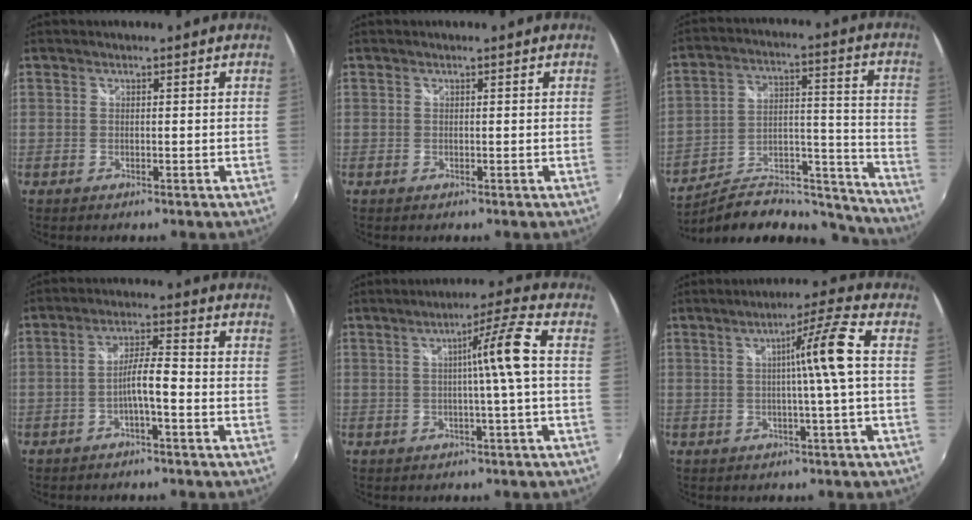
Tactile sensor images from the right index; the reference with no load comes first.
{"total": 0.0}
{"total": 20.1, "force": [-17.7, 6.1, 7.1], "torque": [-0.106, 0.031, -0.249]}
{"total": 4.7, "force": [-2.3, 0.2, 4.1], "torque": [-0.081, 0.011, -0.041]}
{"total": 7.1, "force": [-0.1, -1.6, 6.9], "torque": [-0.105, 0.009, 0.001]}
{"total": 7.7, "force": [0.1, -1.8, 7.5], "torque": [-0.115, 0.009, 0.002]}